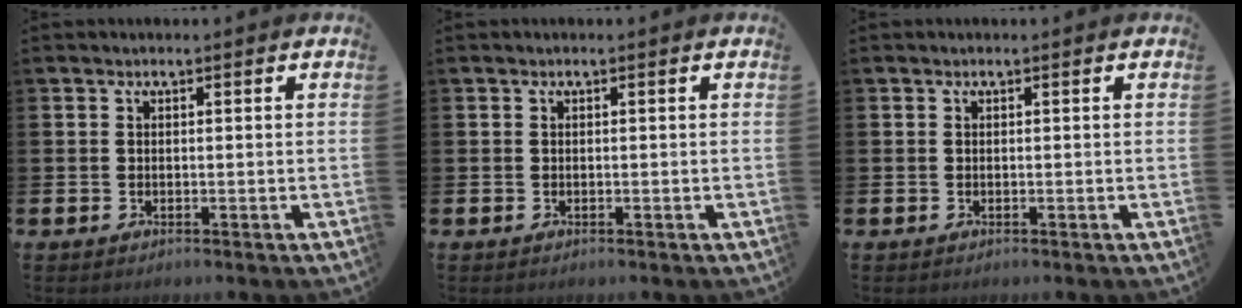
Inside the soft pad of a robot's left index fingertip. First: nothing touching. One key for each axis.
{"total": 0.0}
{"total": 0.0}